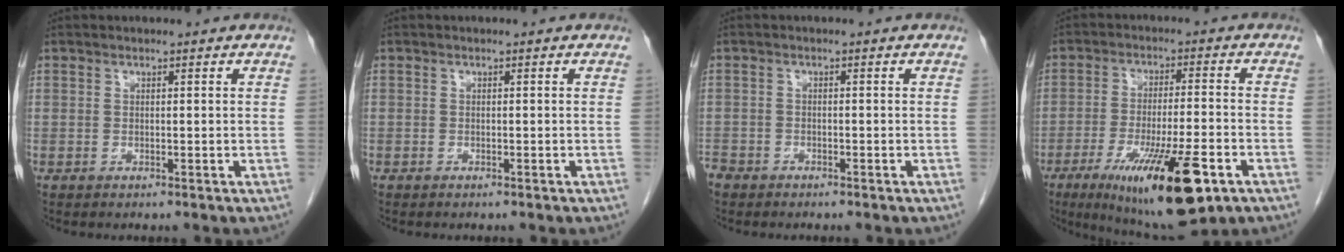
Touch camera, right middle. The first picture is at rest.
{"total": 0.0}
{"total": 3.2, "force": [-2.6, 1.6, 0.7], "torque": [-0.016, -0.001, -0.048]}
{"total": 16.6, "force": [-8.5, 2.7, 14.0], "torque": [-0.217, -0.031, -0.127]}